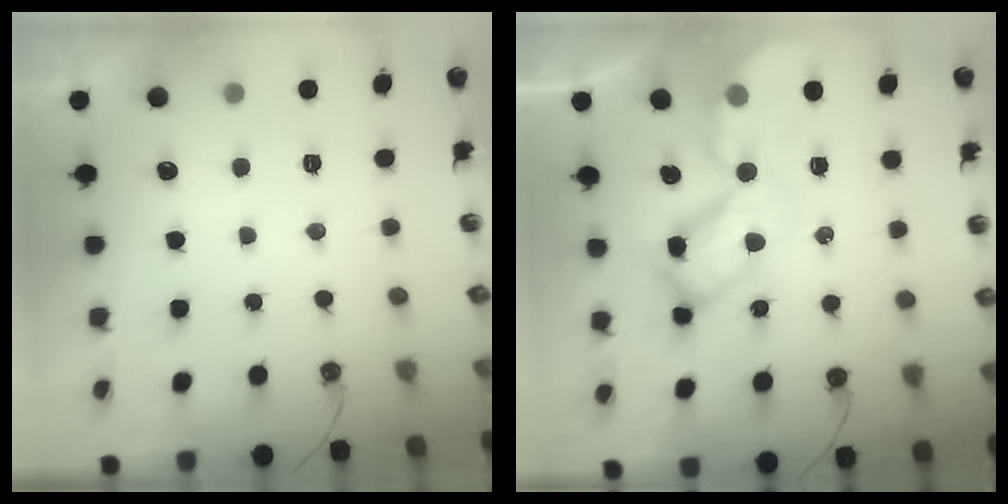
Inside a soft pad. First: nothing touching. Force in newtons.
{"total": 12.2, "press": 12.2, "slide": 1.1}